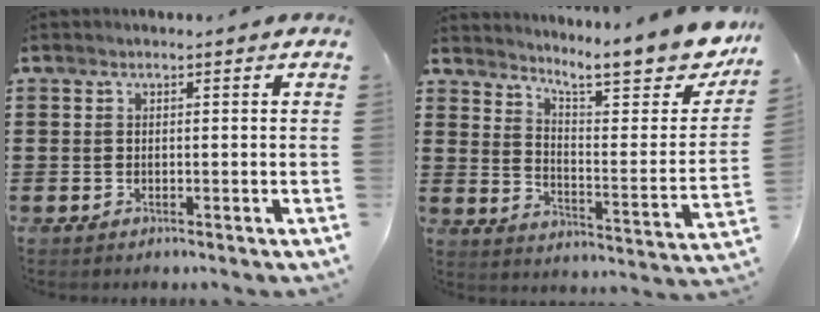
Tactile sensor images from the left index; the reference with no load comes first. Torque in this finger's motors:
{"motor_torque": [1.20, -0.94, 0.21, 0.04]}